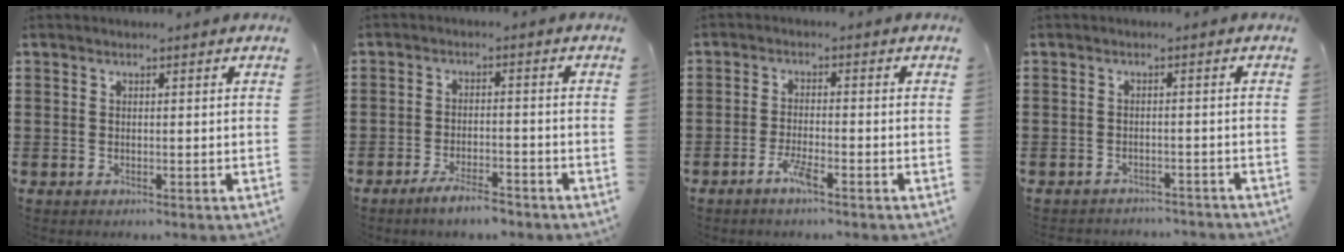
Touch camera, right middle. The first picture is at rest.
{"total": 4.2, "force": [-3.5, 0.6, 2.2], "torque": [-0.043, 0.002, -0.066]}
{"total": 3.4, "force": [-2.1, 0.5, 2.6], "torque": [-0.065, -0.005, -0.044]}
{"total": 2.0, "force": [-2.0, 0.2, 0.0], "torque": [-0.007, 0.000, -0.043]}